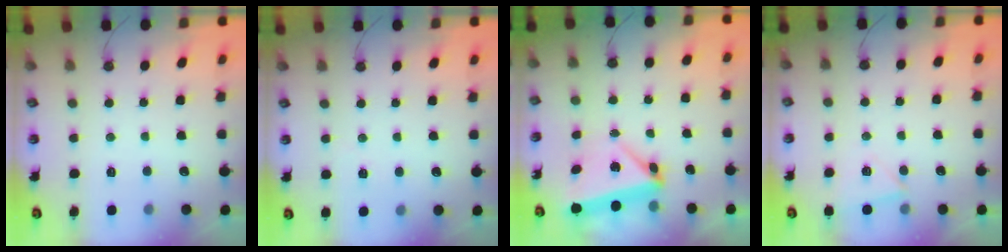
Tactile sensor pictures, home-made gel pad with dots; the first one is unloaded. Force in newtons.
{"total": 2.0, "press": 1.7, "slide": 0.9}
{"total": 5.6, "press": 4.6, "slide": 3.2}
{"total": 5.3, "press": 4.7, "slide": 2.3}